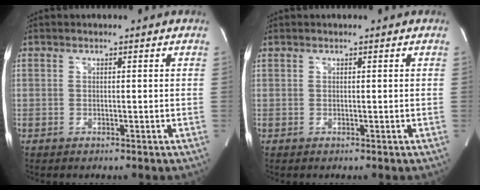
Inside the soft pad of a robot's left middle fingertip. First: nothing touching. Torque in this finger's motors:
{"motor_torque": [0.33, -0.12, 0.01, 0.02]}